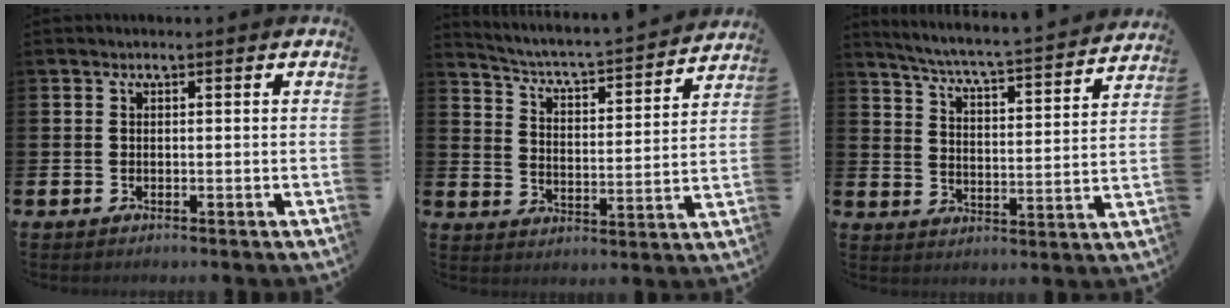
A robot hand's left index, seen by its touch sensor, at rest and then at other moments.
{"total": 4.8, "force": [4.6, 0.3, 1.3], "torque": [-0.051, -0.046, 0.071]}
{"total": 5.4, "force": [5.1, -0.2, 1.8], "torque": [-0.058, -0.050, 0.081]}